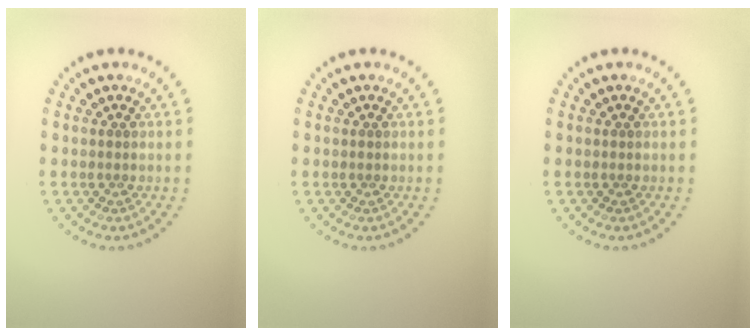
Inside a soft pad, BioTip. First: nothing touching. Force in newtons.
{"total": 0.0}
{"total": 0.0}